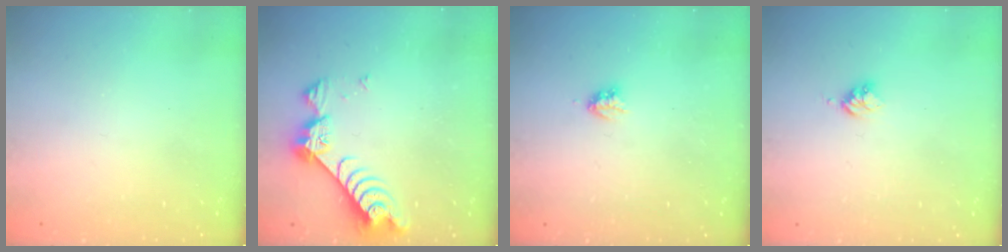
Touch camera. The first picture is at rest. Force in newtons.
{"total": 7.4, "press": 7.3, "slide": 0.9}
{"total": 2.9, "press": 2.9, "slide": 0.5}
{"total": 3.0, "press": 2.9, "slide": 0.4}